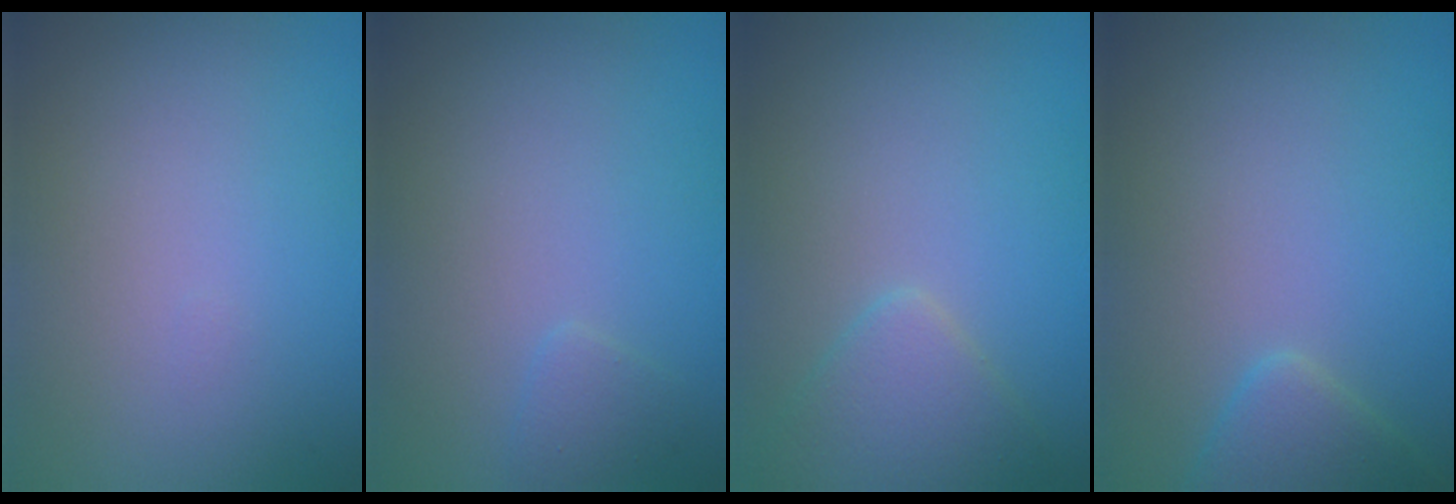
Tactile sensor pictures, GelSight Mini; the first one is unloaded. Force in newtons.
{"total": 1.0, "press": 0.9, "slide": 0.1}
{"total": 2.7, "press": 2.7, "slide": 0.2}
{"total": 2.4, "press": 2.4, "slide": 0.1}